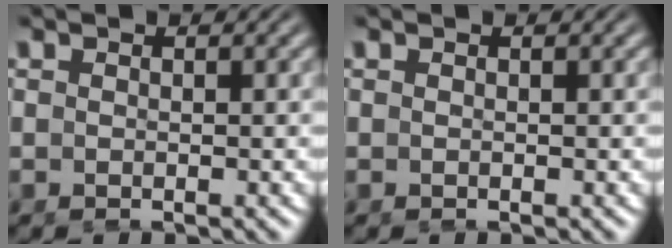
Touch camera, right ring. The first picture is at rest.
{"total": 0.0}